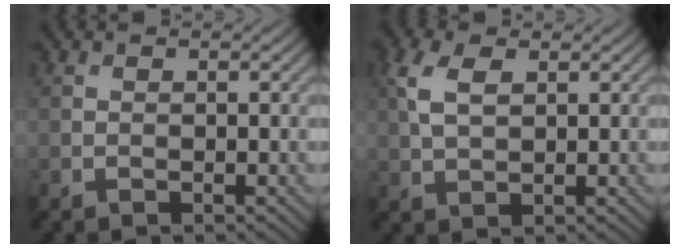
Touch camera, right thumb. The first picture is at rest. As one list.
[{"total": 4.7, "force": [1.6, 2.5, 3.7], "torque": [-0.097, 0.006, 0.031]}]